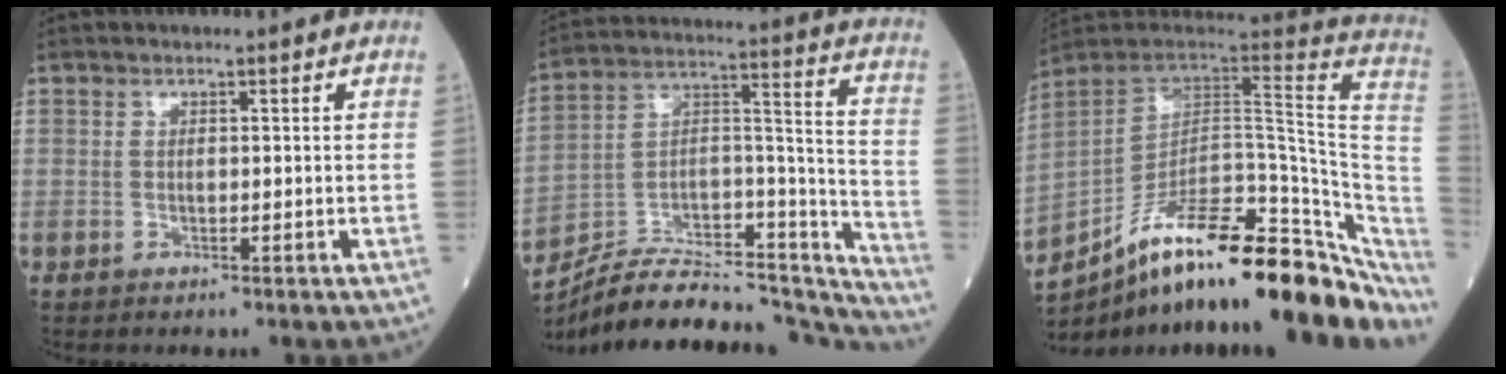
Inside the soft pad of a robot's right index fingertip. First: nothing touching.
{"total": 28.0, "force": [-26.2, 5.1, 8.5], "torque": [-0.106, 0.036, -0.391]}
{"total": 28.5, "force": [-19.6, 7.6, 19.2], "torque": [-0.213, 0.006, -0.294]}